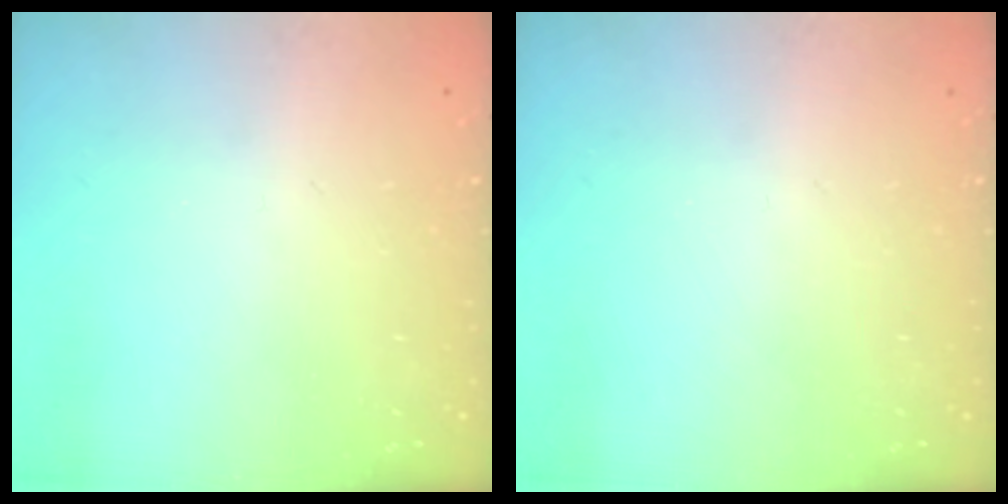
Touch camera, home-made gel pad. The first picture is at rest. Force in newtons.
{"total": 0.0}